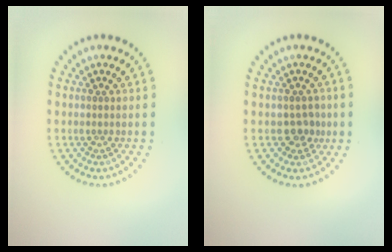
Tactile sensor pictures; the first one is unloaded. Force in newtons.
{"total": 1.7, "press": 1.5, "slide": 0.8}